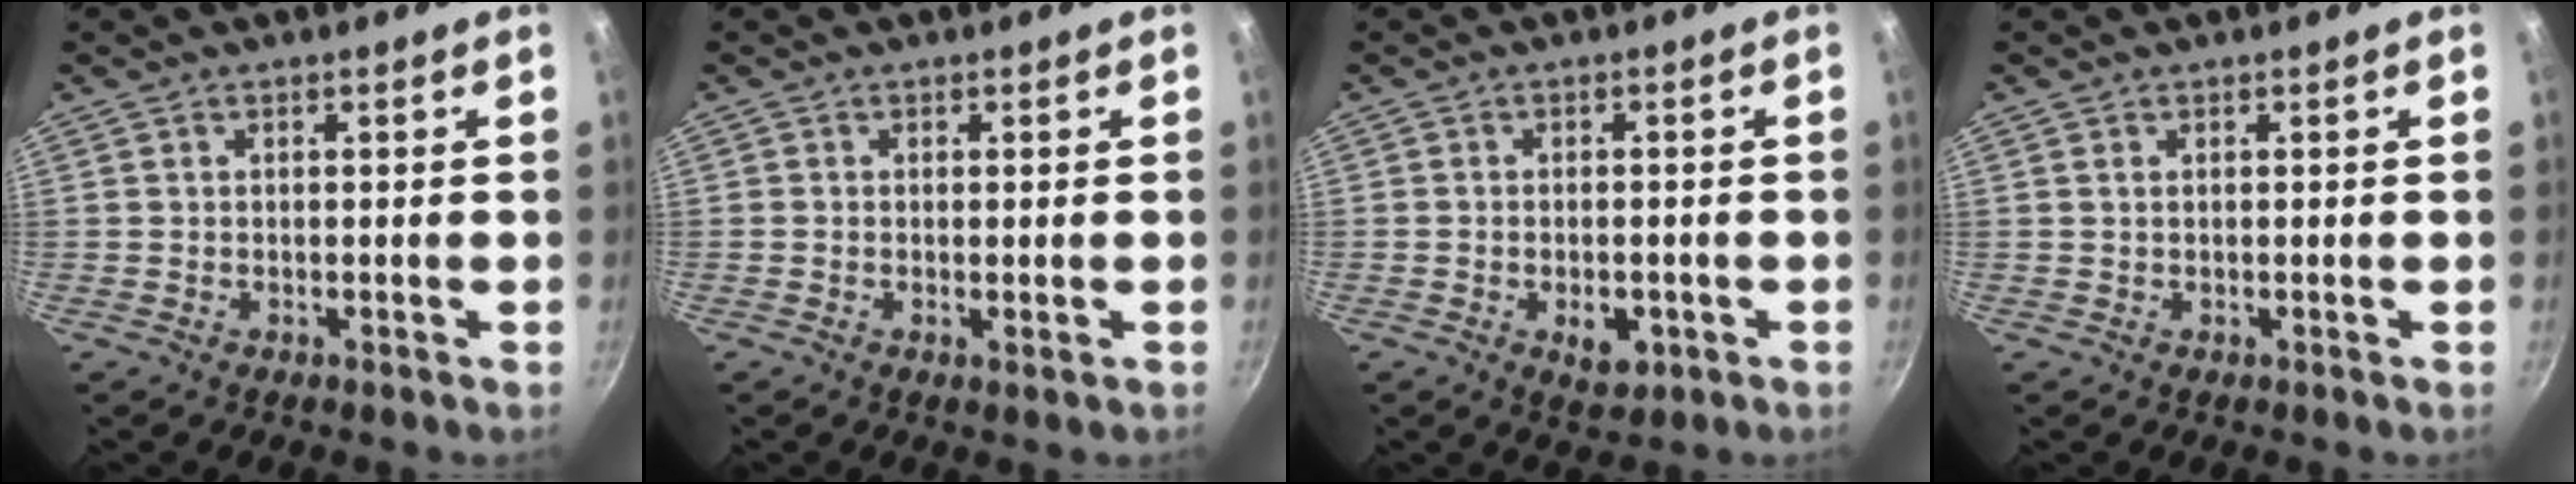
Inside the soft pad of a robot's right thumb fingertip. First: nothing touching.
{"total": 1.1, "force": [-0.1, 0.2, 1.1], "torque": [-0.020, -0.004, -0.003]}
{"total": 5.0, "force": [-1.7, 2.9, 3.8], "torque": [-0.044, 0.008, -0.017]}
{"total": 0.6, "force": [0.3, 0.3, 0.4], "torque": [-0.008, 0.001, 0.005]}